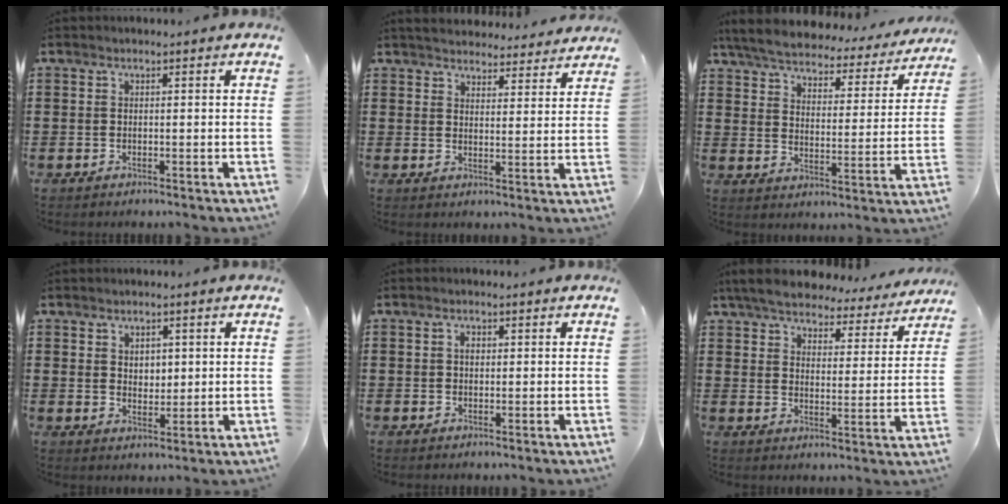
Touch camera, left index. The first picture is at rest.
{"total": 3.7, "force": [3.7, 0.2, 0.3], "torque": [-0.020, -0.017, 0.065]}
{"total": 5.2, "force": [5.0, 0.6, 1.4], "torque": [-0.053, -0.031, 0.082]}
{"total": 2.5, "force": [1.2, 1.8, 1.2], "torque": [-0.022, 0.005, 0.019]}
{"total": 1.3, "force": [0.4, 0.9, 1.0], "torque": [-0.013, 0.002, 0.004]}
{"total": 6.2, "force": [5.9, 0.9, 1.6], "torque": [-0.060, -0.032, 0.103]}